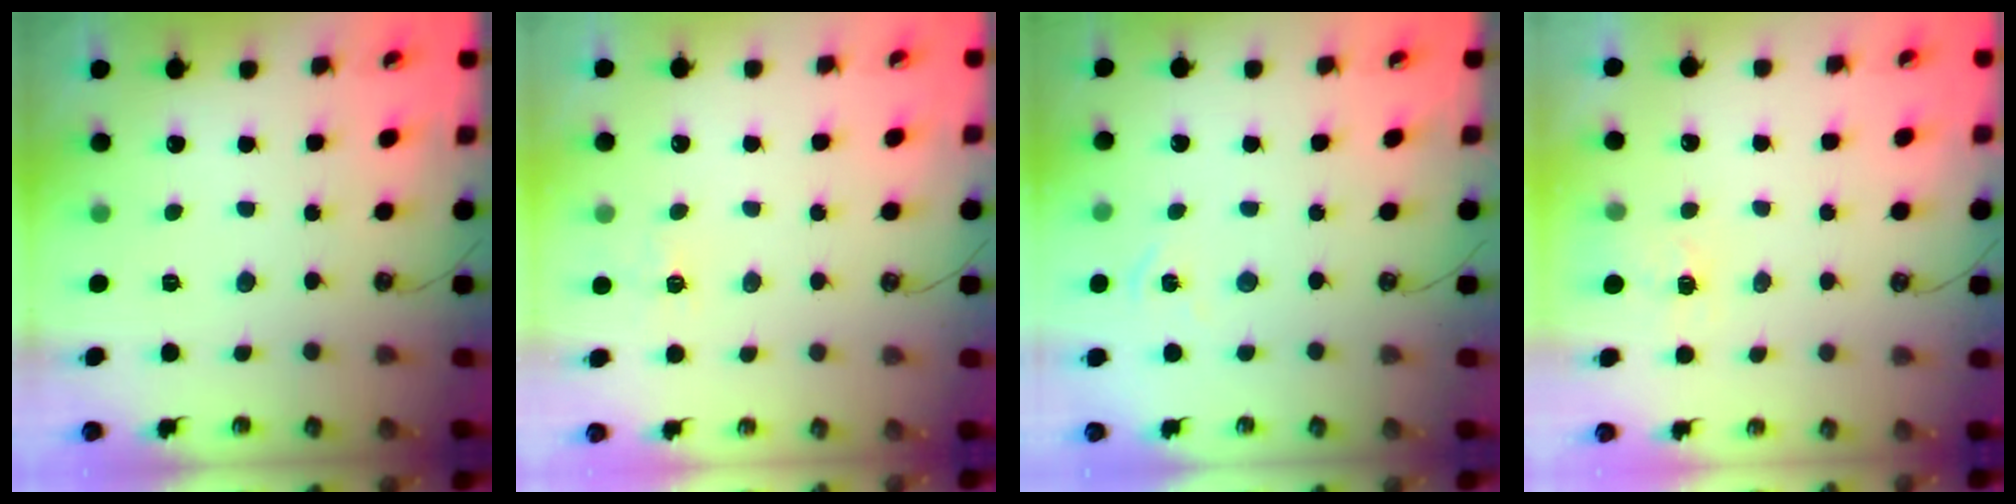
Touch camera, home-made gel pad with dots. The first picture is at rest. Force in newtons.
{"total": 4.8, "press": 4.7, "slide": 0.7}
{"total": 3.8, "press": 3.8, "slide": 0.5}
{"total": 2.9, "press": 2.9, "slide": 0.5}